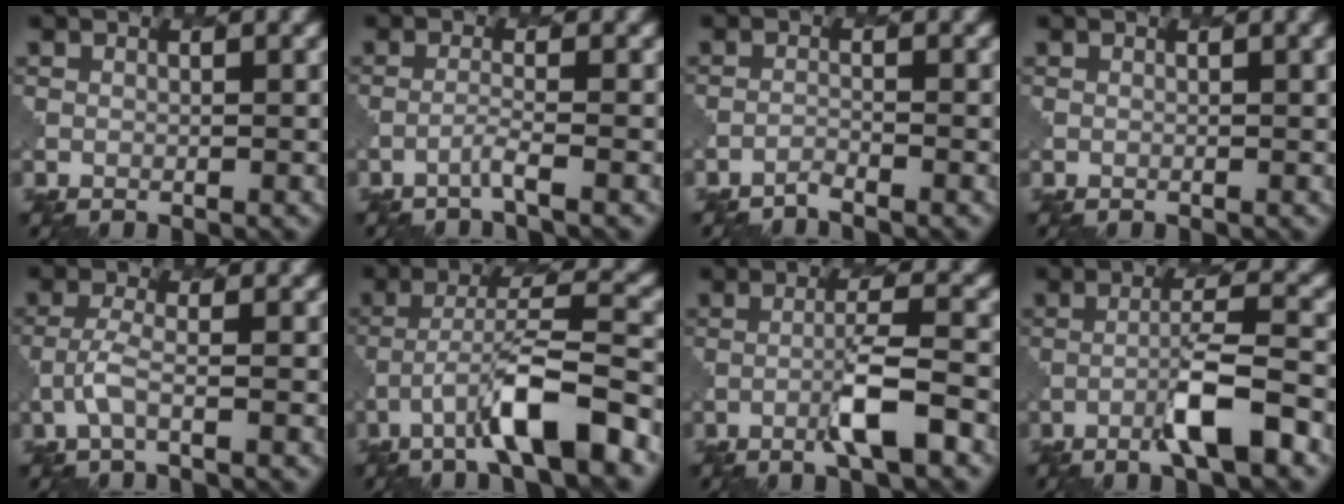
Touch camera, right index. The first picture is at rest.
{"total": 1.2, "force": [-0.6, 0.0, 1.0], "torque": [-0.011, 0.004, -0.023]}
{"total": 0.9, "force": [-0.9, 0.0, -0.1], "torque": [0.008, 0.002, -0.022]}
{"total": 1.4, "force": [0.3, 0.6, 1.3], "torque": [-0.010, -0.001, -0.002]}
{"total": 1.8, "force": [-1.0, 0.2, 1.5], "torque": [-0.036, 0.002, -0.028]}
{"total": 7.9, "force": [-4.3, 1.5, 6.4], "torque": [-0.116, 0.012, -0.071]}
{"total": 3.7, "force": [-1.5, 0.2, 3.4], "torque": [-0.063, 0.010, -0.033]}
{"total": 4.7, "force": [-2.3, 0.4, 4.1], "torque": [-0.072, 0.010, -0.044]}